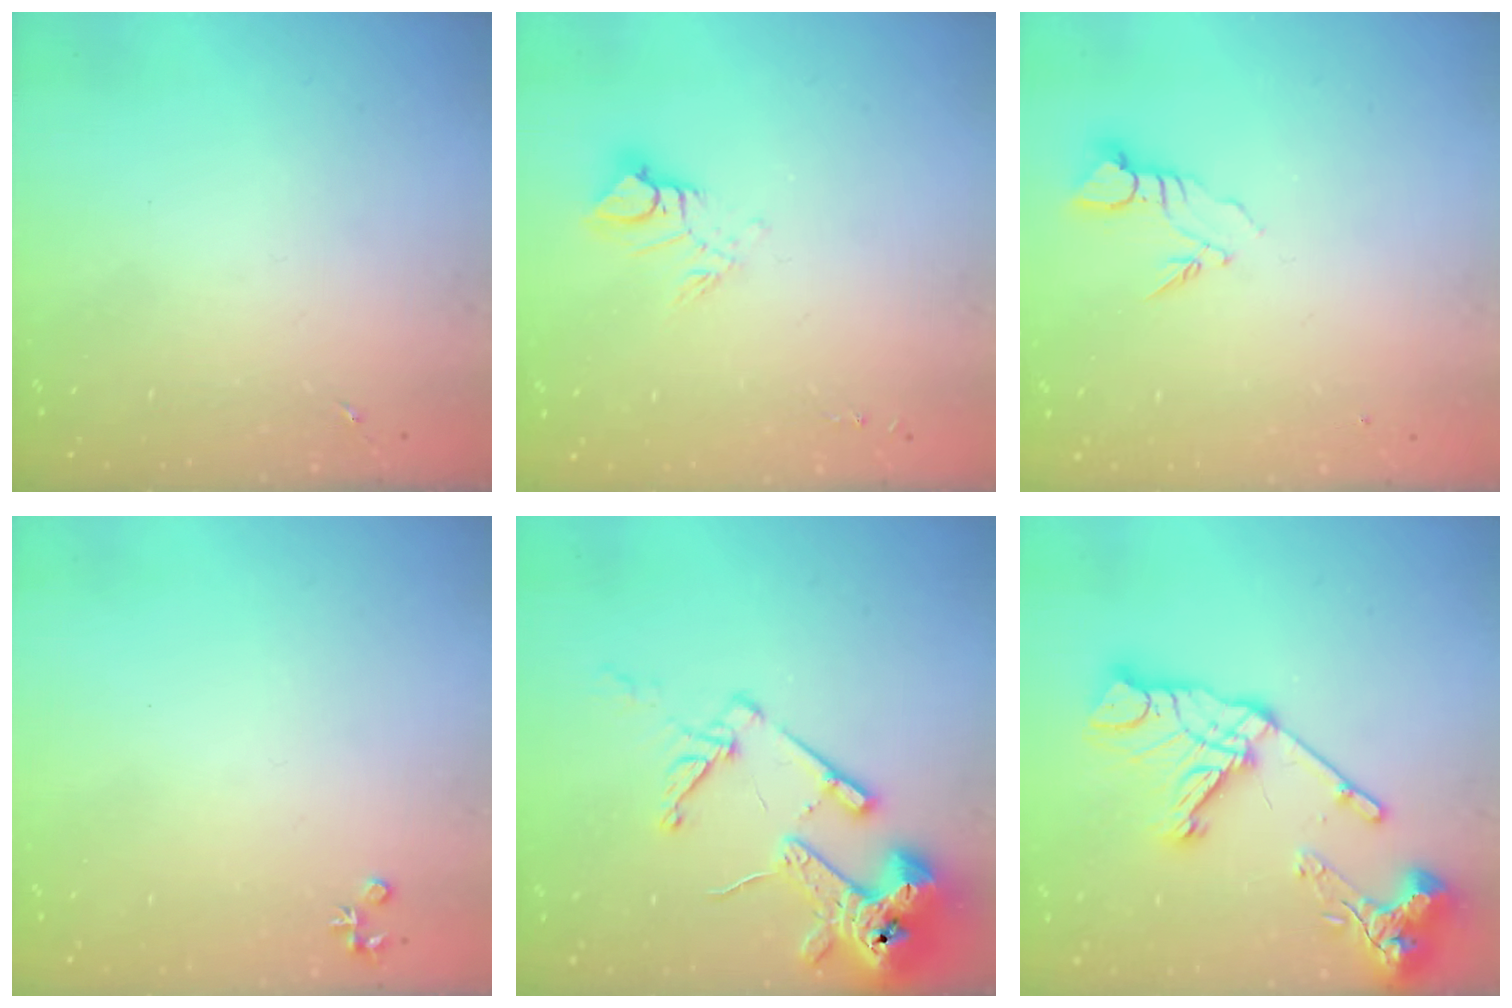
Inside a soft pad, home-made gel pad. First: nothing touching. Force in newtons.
{"total": 8.6, "press": 8.6, "slide": 0.9}
{"total": 3.8, "press": 3.8, "slide": 0.2}
{"total": 3.7, "press": 3.6, "slide": 0.4}
{"total": 17.2, "press": 17.1, "slide": 2.1}
{"total": 20.1, "press": 20.0, "slide": 2.3}